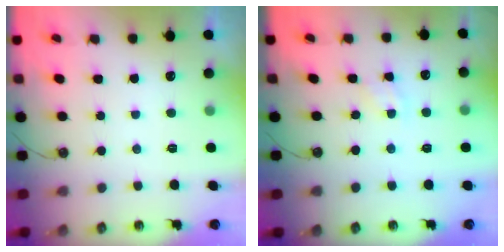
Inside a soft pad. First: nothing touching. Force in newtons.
{"total": 3.5, "press": 3.4, "slide": 0.5}